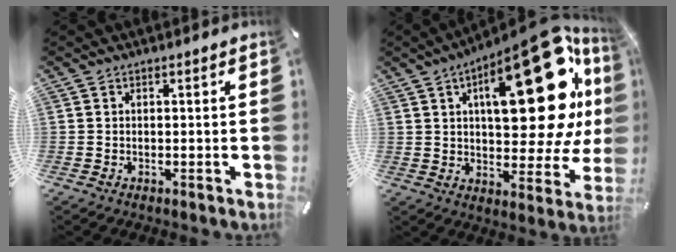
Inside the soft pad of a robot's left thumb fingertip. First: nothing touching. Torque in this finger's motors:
{"motor_torque": [2.49, 2.52, 2.57, -0.21, 0.71]}